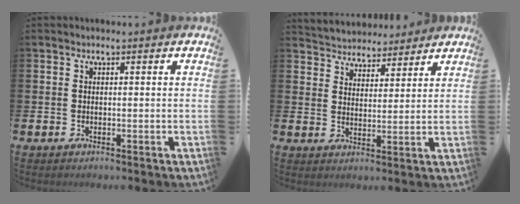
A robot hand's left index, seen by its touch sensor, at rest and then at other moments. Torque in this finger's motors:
{"motor_torque": [1.07, -1.07, 0.18, 0.08]}